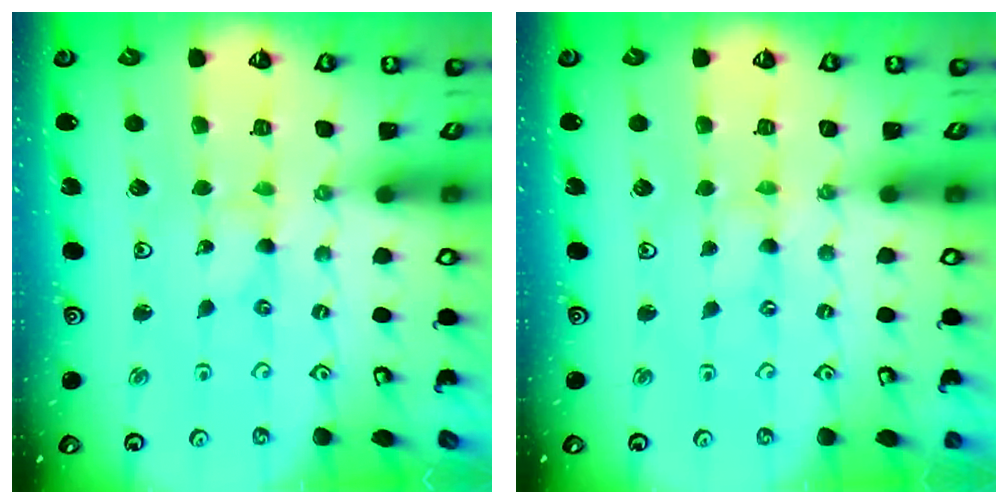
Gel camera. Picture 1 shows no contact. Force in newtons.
{"total": 0.0}